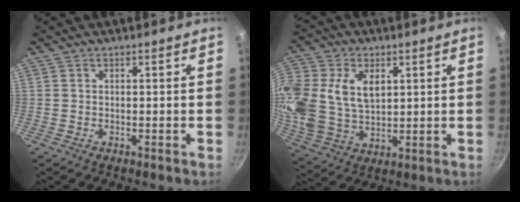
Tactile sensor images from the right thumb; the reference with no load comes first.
{"total": 18.6, "force": [4.5, 13.1, 12.4], "torque": [-0.281, -0.006, 0.091]}